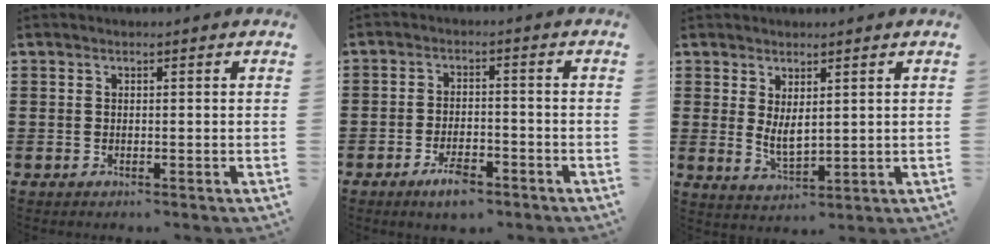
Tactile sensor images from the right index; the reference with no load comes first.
{"total": 4.5, "force": [-3.1, 1.6, 2.9], "torque": [-0.060, 0.005, -0.059]}
{"total": 3.5, "force": [1.1, 1.5, 3.0], "torque": [-0.059, 0.001, 0.021]}